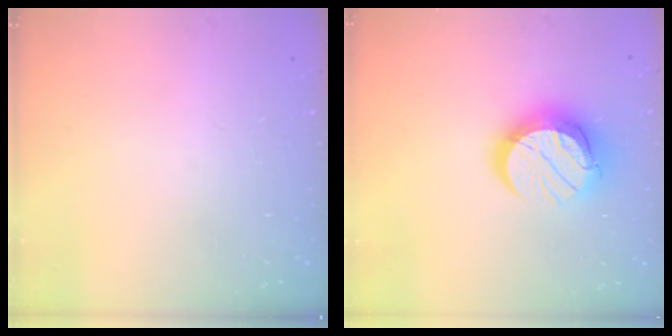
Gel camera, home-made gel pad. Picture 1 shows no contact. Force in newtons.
{"total": 12.9, "press": 12.8, "slide": 1.2}